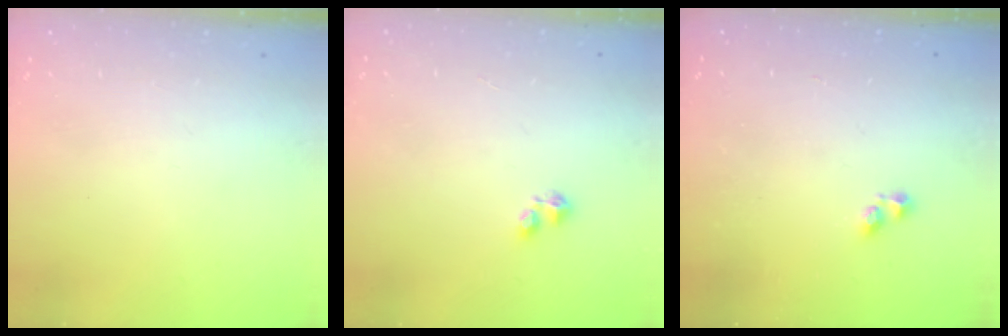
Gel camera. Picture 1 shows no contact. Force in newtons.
{"total": 2.4, "press": 2.3, "slide": 0.6}
{"total": 0.9, "press": 0.4, "slide": 0.8}